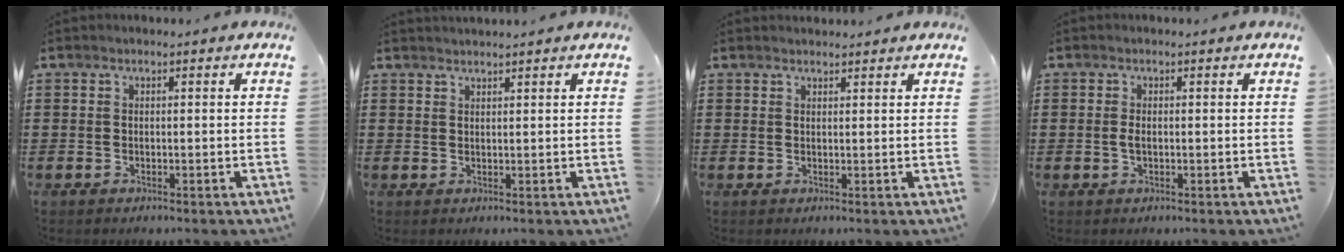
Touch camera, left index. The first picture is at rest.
{"total": 1.2, "force": [1.2, -0.1, 0.1], "torque": [-0.004, -0.002, 0.025]}
{"total": 1.2, "force": [1.2, 0.2, 0.1], "torque": [-0.004, 0.000, 0.025]}
{"total": 1.3, "force": [-0.1, 0.5, 1.2], "torque": [-0.038, -0.005, -0.007]}